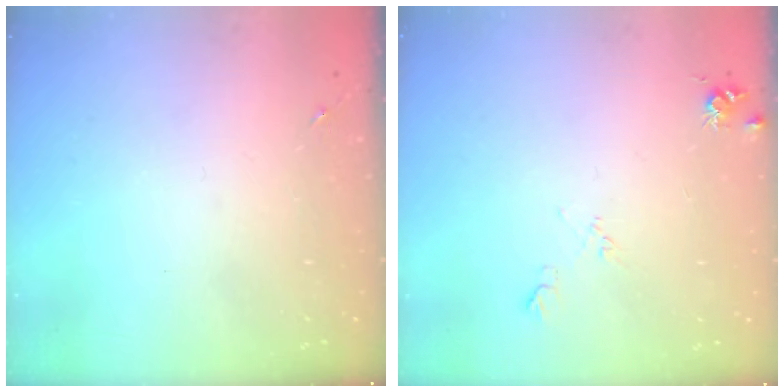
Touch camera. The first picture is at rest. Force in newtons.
{"total": 8.2, "press": 8.2, "slide": 0.8}